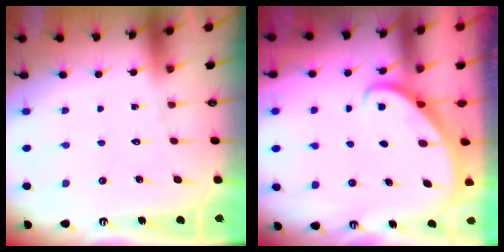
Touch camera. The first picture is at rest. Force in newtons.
{"total": 2.7, "press": 2.7, "slide": 0.2}